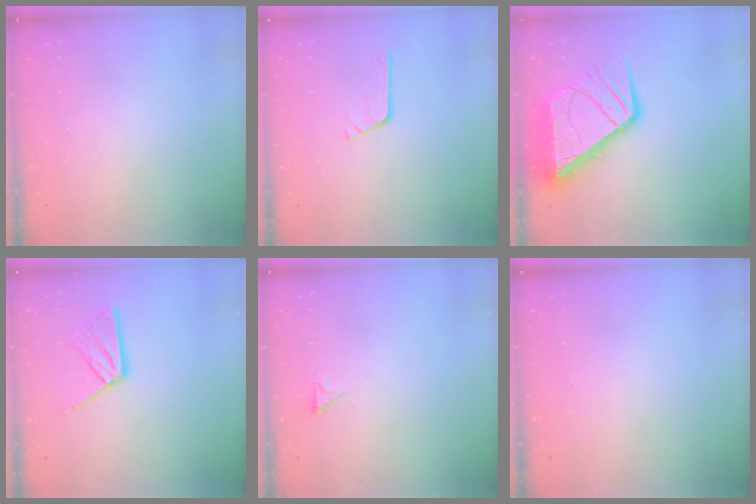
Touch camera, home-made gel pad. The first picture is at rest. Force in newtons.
{"total": 3.0, "press": 2.9, "slide": 0.4}
{"total": 20.5, "press": 20.4, "slide": 2.4}
{"total": 10.0, "press": 10.0, "slide": 0.9}
{"total": 2.1, "press": 2.1, "slide": 0.3}
{"total": 0.0}